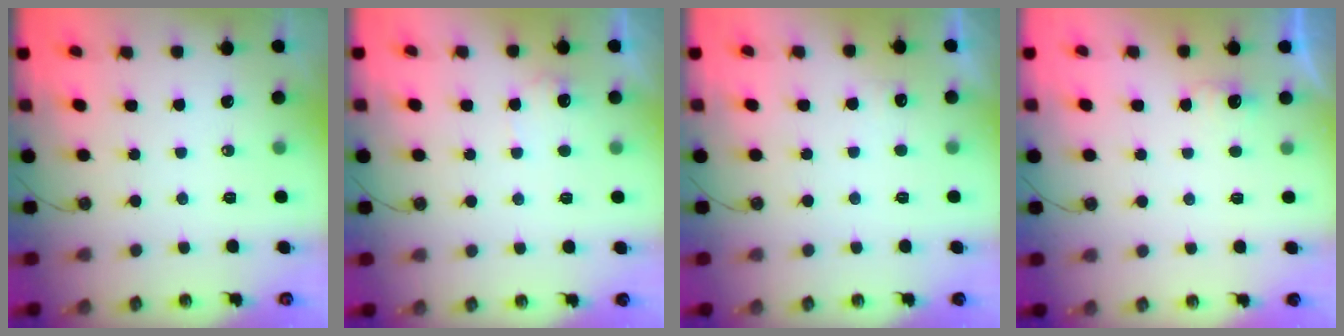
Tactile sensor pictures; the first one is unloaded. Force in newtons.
{"total": 5.6, "press": 5.6, "slide": 0.4}
{"total": 3.5, "press": 3.3, "slide": 1.2}
{"total": 2.6, "press": 2.4, "slide": 0.8}